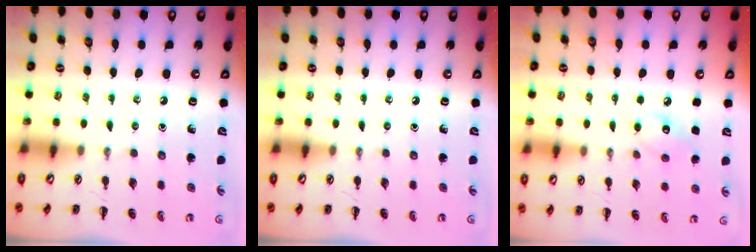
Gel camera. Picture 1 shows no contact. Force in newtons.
{"total": 0.0}
{"total": 8.4, "press": 8.3, "slide": 1.3}